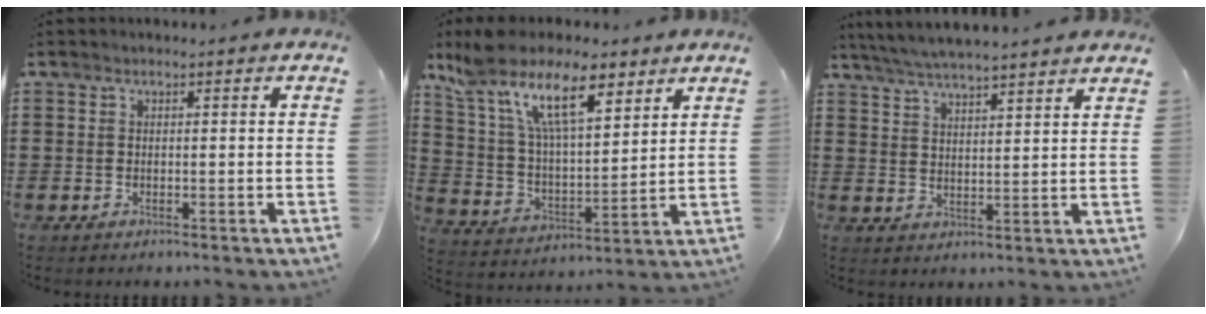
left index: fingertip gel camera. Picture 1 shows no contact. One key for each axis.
{"total": 13.6, "fx": 8.7, "fy": 4.7, "fz": 9.3, "tx": -0.217, "ty": -0.023, "tz": 0.153}
{"total": 4.8, "fx": 4.6, "fy": -0.3, "fz": 1.3, "tx": -0.041, "ty": -0.021, "tz": 0.081}